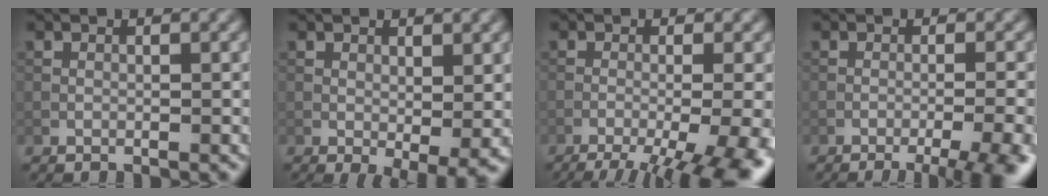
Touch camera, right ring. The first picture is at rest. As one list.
[{"total": 4.2, "force": [-1.4, 1.7, 3.6], "torque": [-0.050, -0.011, -0.012]}, {"total": 13.3, "force": [-9.3, 4.8, 8.2], "torque": [-0.101, -0.032, -0.095]}, {"total": 9.7, "force": [-7.8, 2.5, 5.2], "torque": [-0.059, -0.009, -0.090]}]